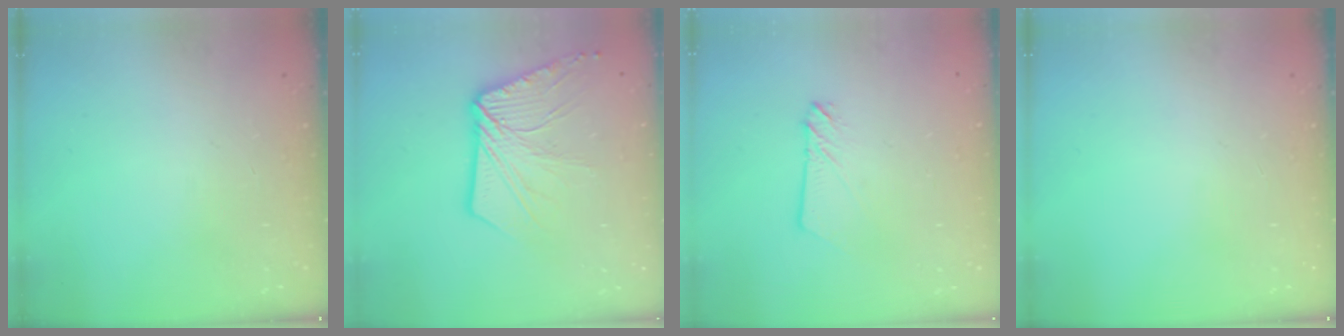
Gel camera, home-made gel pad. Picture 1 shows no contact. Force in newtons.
{"total": 12.8, "press": 12.7, "slide": 1.4}
{"total": 2.5, "press": 2.5, "slide": 0.3}
{"total": 0.0}